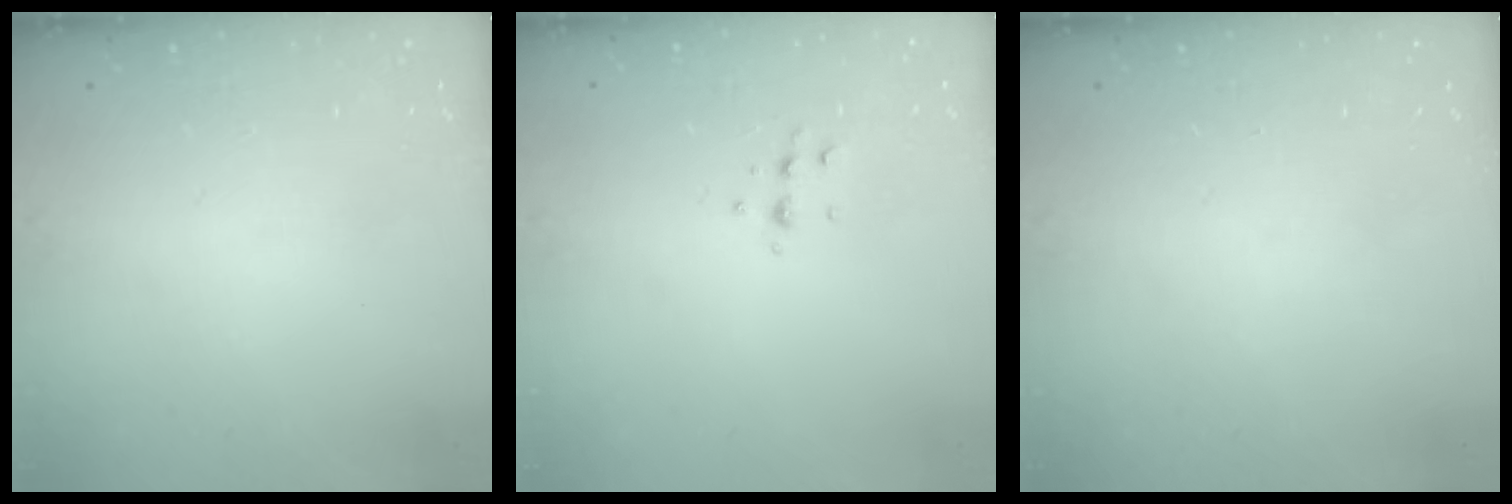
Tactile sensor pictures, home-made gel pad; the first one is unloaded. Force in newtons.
{"total": 4.9, "press": 4.8, "slide": 1.1}
{"total": 0.0}